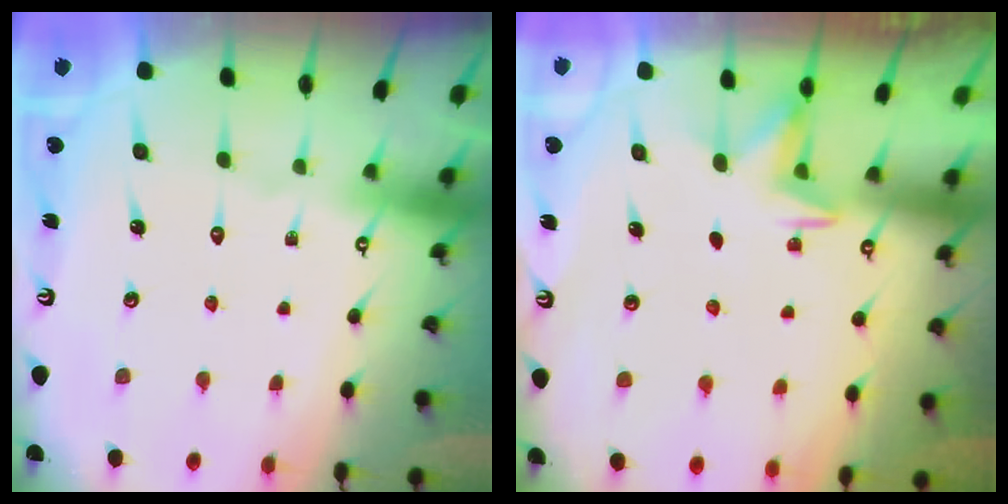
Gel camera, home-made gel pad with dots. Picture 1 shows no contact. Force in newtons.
{"total": 2.1, "press": 1.8, "slide": 1.1}